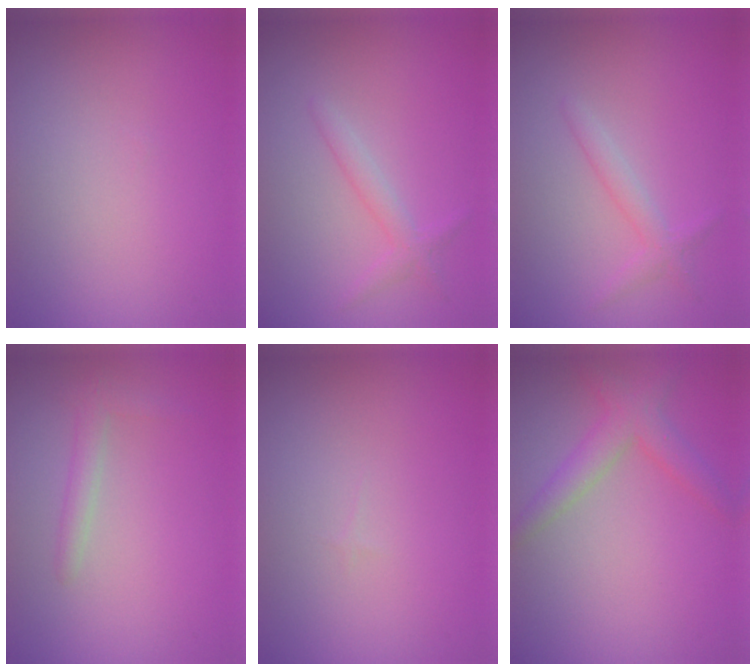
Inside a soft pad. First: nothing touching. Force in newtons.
{"total": 1.7, "press": 1.6, "slide": 0.2}
{"total": 1.7, "press": 1.6, "slide": 0.2}
{"total": 1.6, "press": 1.6, "slide": 0.1}
{"total": 0.0}
{"total": 3.1, "press": 3.1, "slide": 0.1}